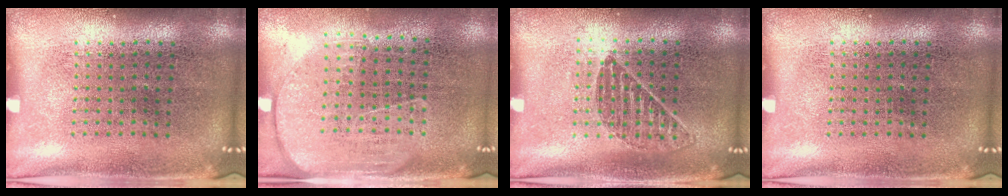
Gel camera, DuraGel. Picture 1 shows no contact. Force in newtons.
{"total": 1.7, "press": 1.5, "slide": 0.9}
{"total": 0.9, "press": 0.8, "slide": 0.3}
{"total": 0.0}